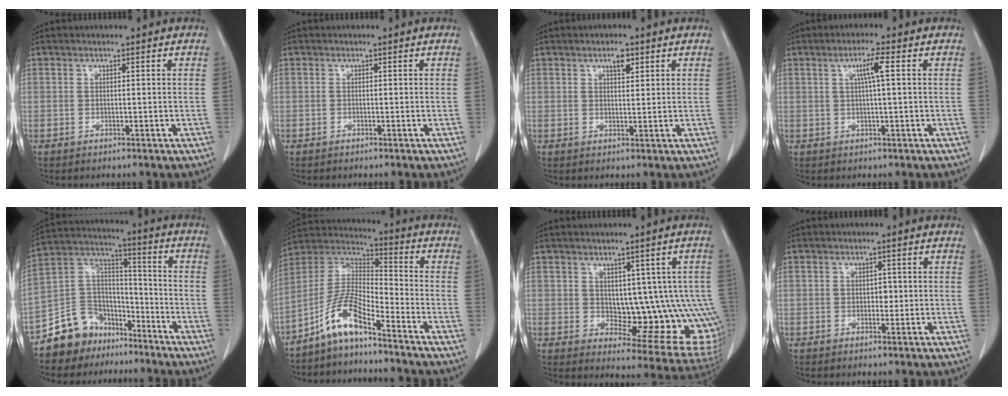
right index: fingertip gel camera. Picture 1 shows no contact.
{"total": 0.0}
{"total": 2.4, "force": [1.4, 0.8, 1.7], "torque": [-0.030, 0.000, 0.023]}
{"total": 3.6, "force": [0.9, -0.2, 3.5], "torque": [-0.064, 0.005, 0.017]}
{"total": 11.6, "force": [-8.5, 7.7, 1.9], "torque": [-0.045, 0.067, -0.153]}
{"total": 9.3, "force": [-6.7, 1.6, 6.1], "torque": [-0.137, 0.018, -0.133]}
{"total": 12.9, "force": [0.5, 6.1, 11.4], "torque": [-0.118, 0.005, 0.024]}
{"total": 1.2, "force": [-0.1, 0.8, 0.8], "torque": [-0.008, 0.003, 0.000]}